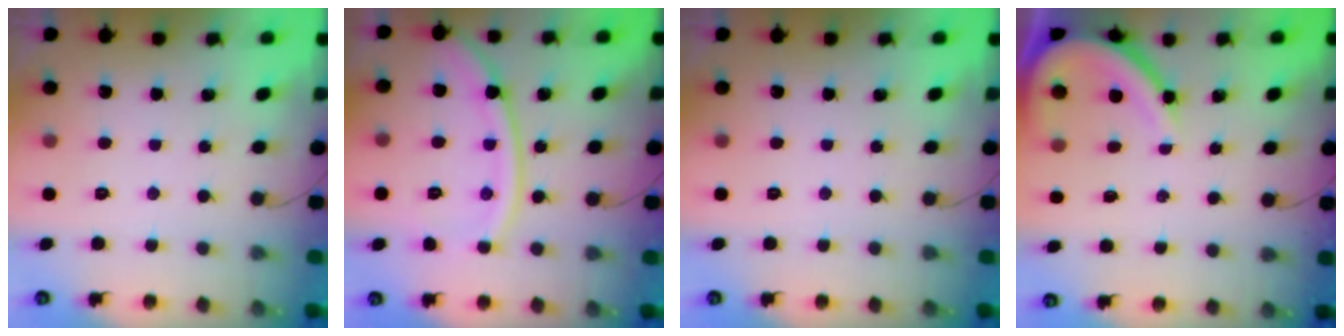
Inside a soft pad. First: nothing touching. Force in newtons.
{"total": 12.4, "press": 12.4, "slide": 0.9}
{"total": 0.0}
{"total": 10.1, "press": 10.1, "slide": 1.1}